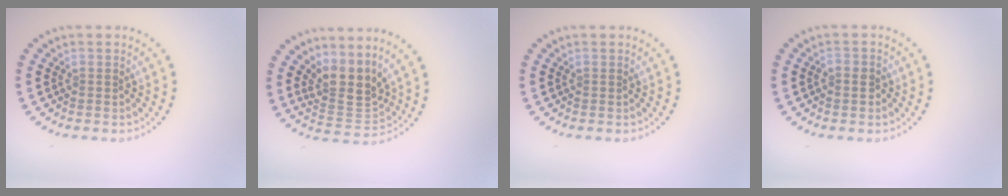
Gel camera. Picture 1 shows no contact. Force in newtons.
{"total": 3.7, "press": 2.9, "slide": 2.3}
{"total": 0.0}
{"total": 0.9, "press": 0.9, "slide": 0.3}